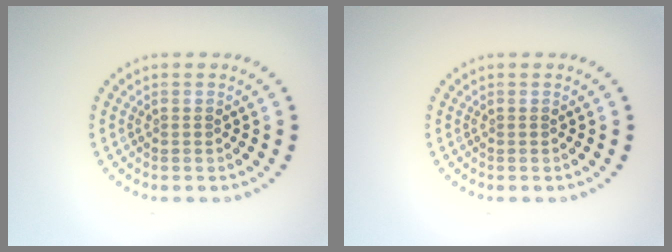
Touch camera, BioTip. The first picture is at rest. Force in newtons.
{"total": 0.0}